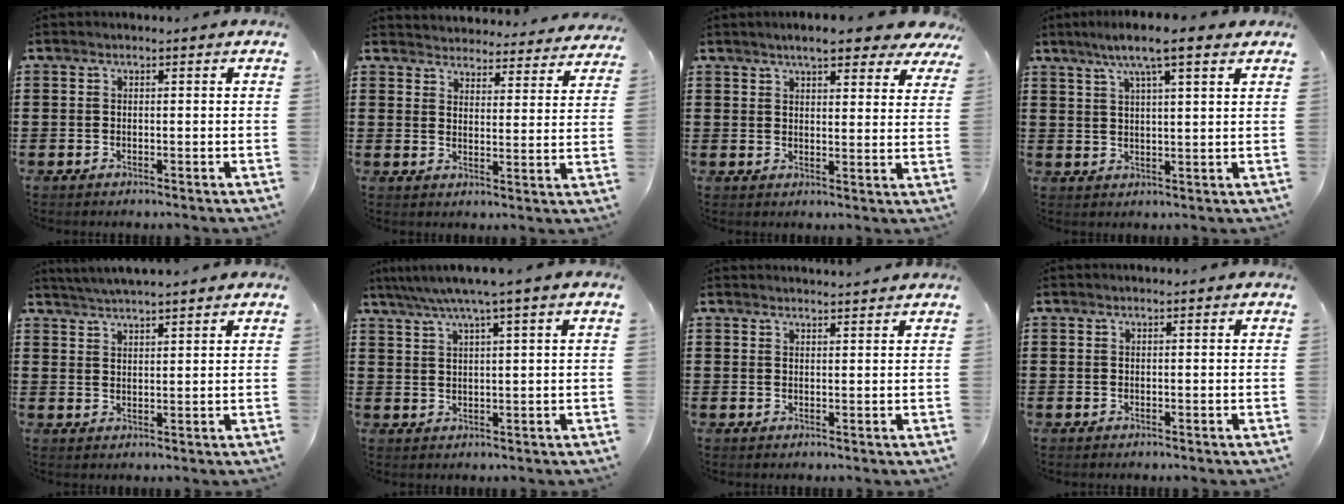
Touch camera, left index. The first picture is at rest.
{"total": 3.8, "force": [3.7, 0.2, -0.4], "torque": [-0.004, -0.030, 0.062]}
{"total": 6.2, "force": [5.3, 1.0, 3.1], "torque": [-0.060, -0.013, 0.092]}
{"total": 6.9, "force": [4.8, 0.3, 5.0], "torque": [-0.108, -0.002, 0.081]}
{"total": 2.9, "force": [2.9, -0.4, 0.4], "torque": [-0.018, -0.005, 0.052]}
{"total": 4.2, "force": [2.8, -0.5, 3.1], "torque": [-0.067, -0.007, 0.046]}
{"total": 1.6, "force": [1.6, 0.0, 0.1], "torque": [-0.006, 0.000, 0.032]}
{"total": 0.0}